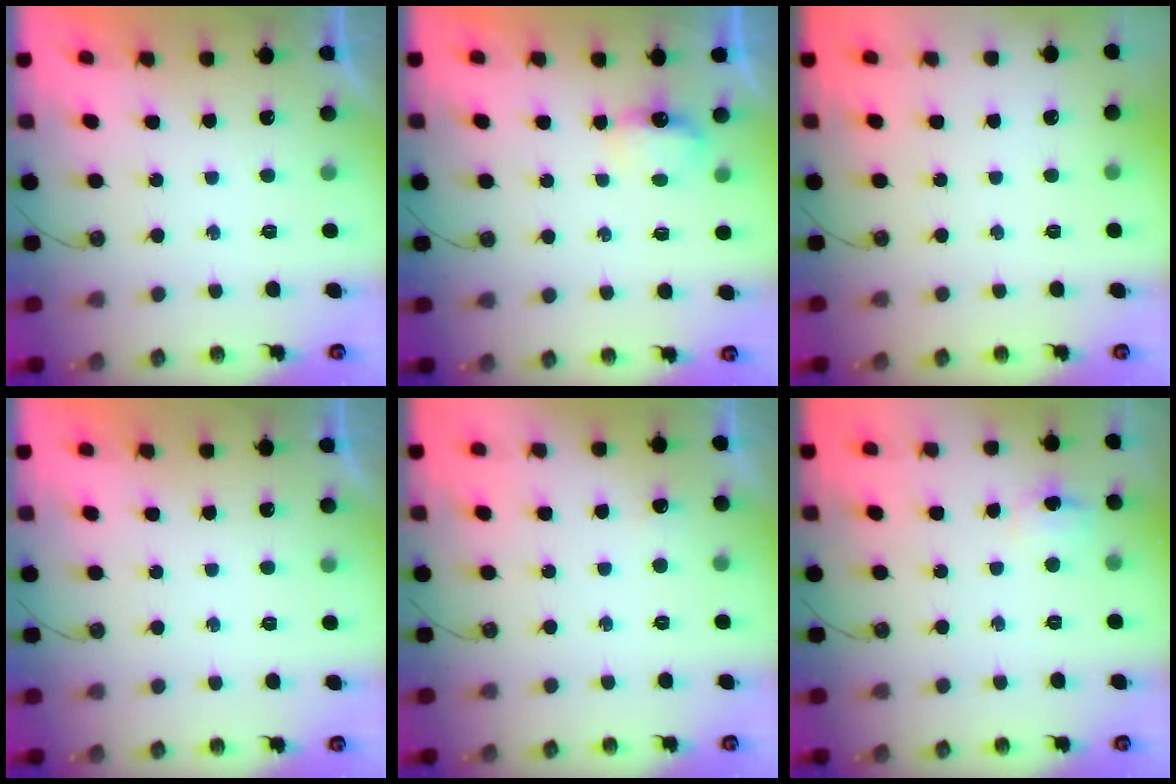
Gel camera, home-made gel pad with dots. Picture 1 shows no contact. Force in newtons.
{"total": 5.2, "press": 5.1, "slide": 0.7}
{"total": 0.0}
{"total": 0.0}
{"total": 2.9, "press": 2.8, "slide": 0.6}
{"total": 3.9, "press": 3.6, "slide": 1.5}